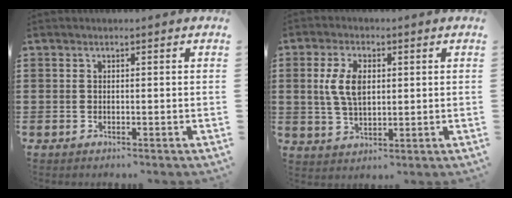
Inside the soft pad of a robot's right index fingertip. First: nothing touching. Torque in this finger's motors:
{"motor_torque": [0.77, -0.42, 0.65, 0.17]}